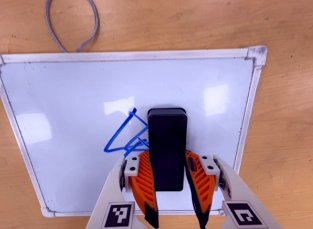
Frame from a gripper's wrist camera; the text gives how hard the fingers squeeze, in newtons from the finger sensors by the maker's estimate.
{"total": 10.4, "left": 10.0, "right": 10.8}